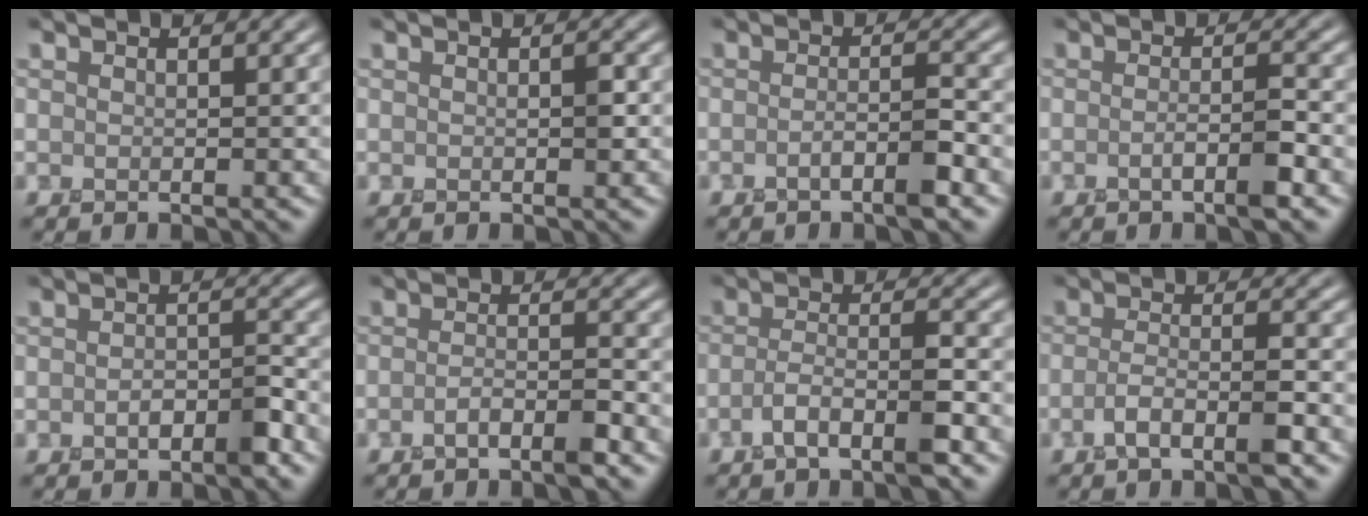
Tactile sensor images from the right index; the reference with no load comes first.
{"total": 0.8, "force": [0.1, 0.1, 0.8], "torque": [-0.014, 0.003, 0.002]}
{"total": 2.3, "force": [-1.2, 0.3, 1.9], "torque": [-0.034, 0.009, -0.027]}
{"total": 2.3, "force": [-1.0, 0.3, 2.1], "torque": [-0.037, 0.006, -0.022]}
{"total": 2.5, "force": [-1.3, 0.9, 1.9], "torque": [-0.032, 0.007, -0.020]}
{"total": 2.3, "force": [-1.5, 0.4, 1.6], "torque": [-0.030, 0.008, -0.033]}
{"total": 3.8, "force": [-1.9, 0.9, 3.2], "torque": [-0.061, 0.006, -0.040]}
{"total": 3.4, "force": [-1.7, 0.7, 2.9], "torque": [-0.057, 0.005, -0.038]}